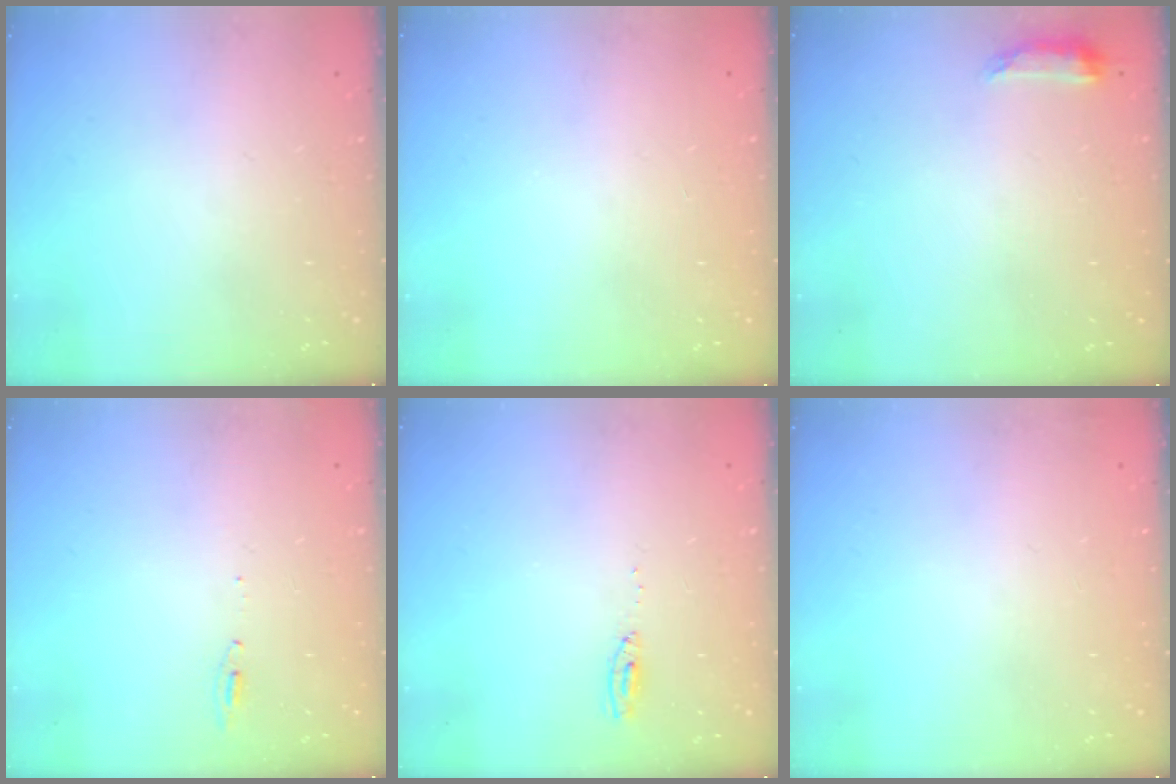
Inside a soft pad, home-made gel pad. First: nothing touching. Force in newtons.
{"total": 0.0}
{"total": 6.6, "press": 6.6, "slide": 0.6}
{"total": 4.8, "press": 4.6, "slide": 1.6}
{"total": 4.6, "press": 4.4, "slide": 1.3}
{"total": 2.8, "press": 2.2, "slide": 1.7}